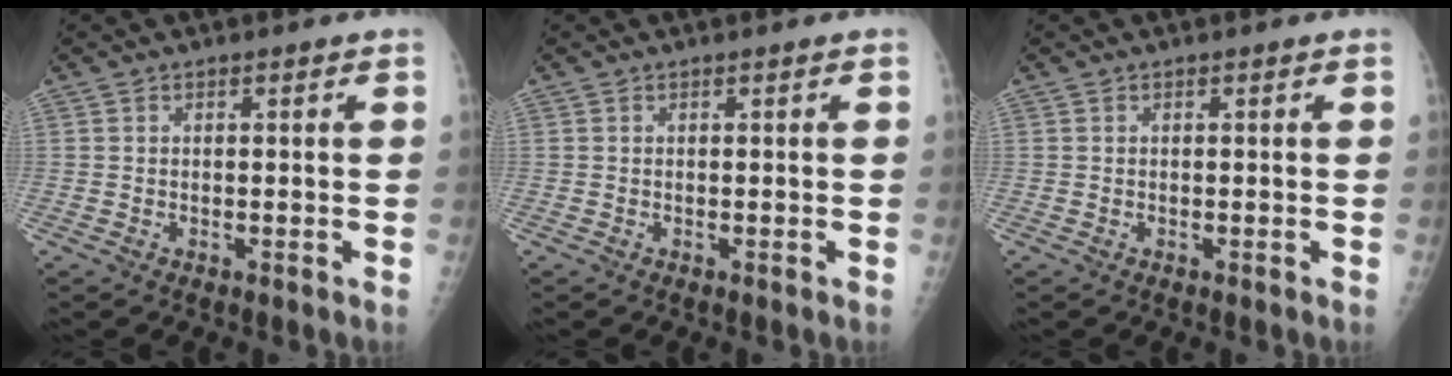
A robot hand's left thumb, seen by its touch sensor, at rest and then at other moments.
{"total": 0.0}
{"total": 0.0}